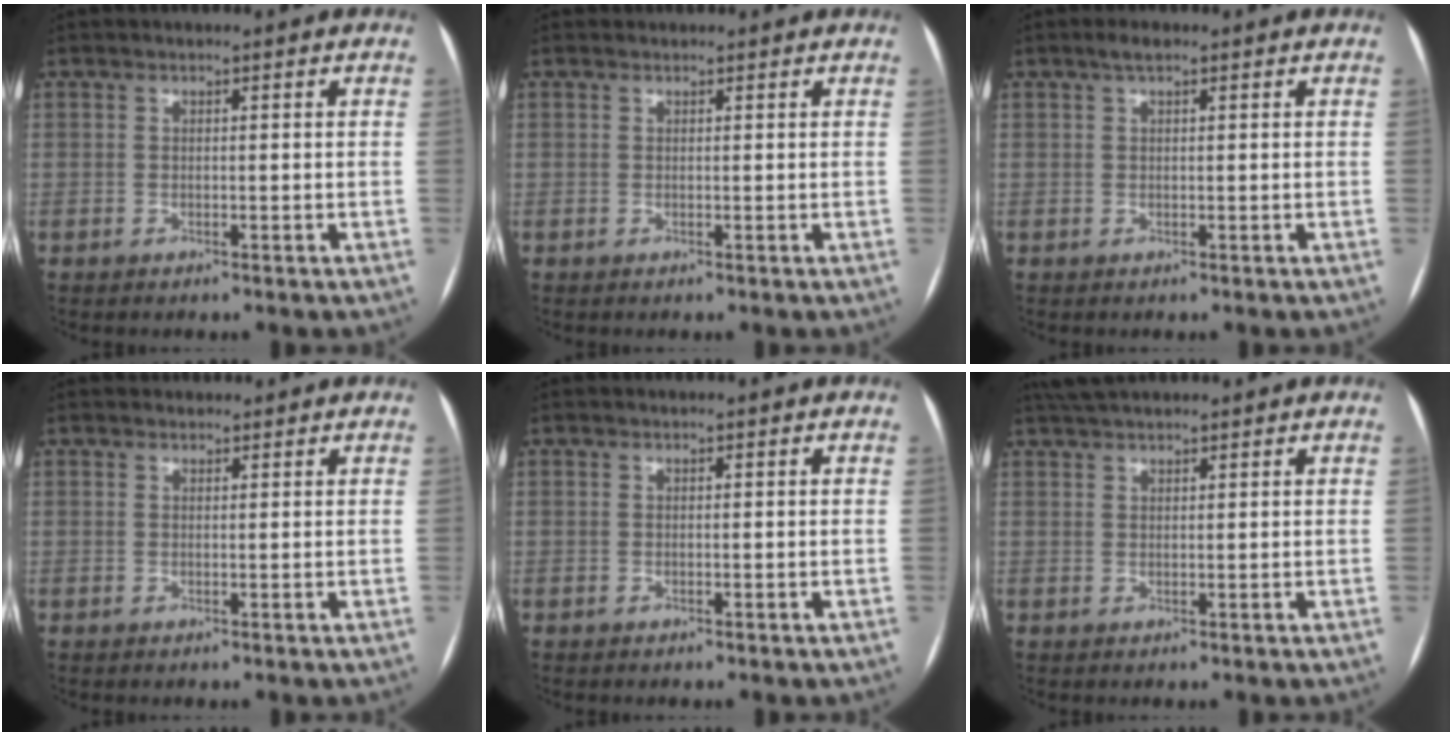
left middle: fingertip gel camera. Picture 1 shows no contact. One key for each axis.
{"total": 0.8, "fx": 0.7, "fy": 0.3, "fz": -0.1, "tx": -0.003, "ty": 0.011, "tz": 0.010}
{"total": 1.7, "fx": 1.1, "fy": 0.4, "fz": 1.2, "tx": -0.025, "ty": 0.011, "tz": 0.019}
{"total": 1.7, "fx": 1.6, "fy": 0.7, "fz": 0.0, "tx": 0.002, "ty": 0.017, "tz": 0.022}
{"total": 0.0}
{"total": 5.3, "fx": 4.6, "fy": 1.0, "fz": 2.5, "tx": -0.043, "ty": 0.037, "tz": 0.084}